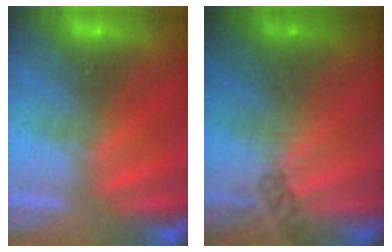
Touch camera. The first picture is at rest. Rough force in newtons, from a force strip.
{"total": 2.4}